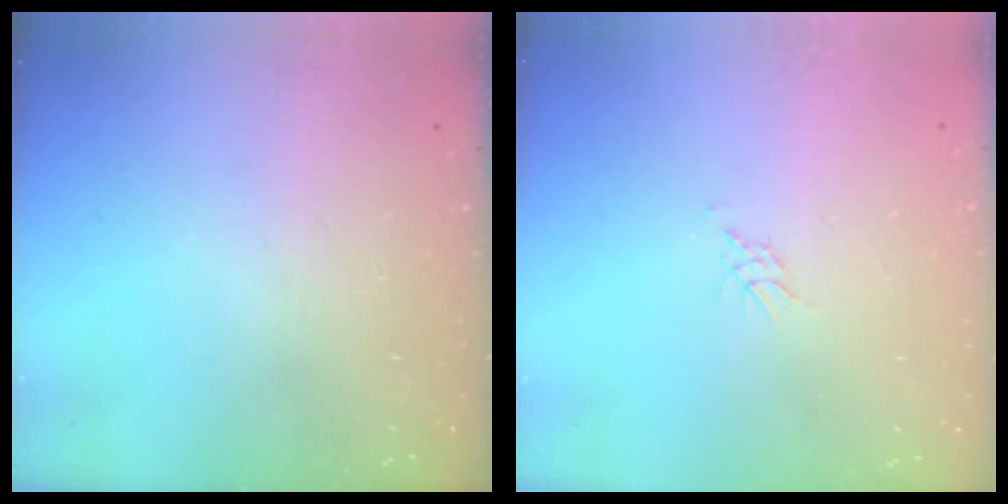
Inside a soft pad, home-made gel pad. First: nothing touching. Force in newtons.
{"total": 1.4, "press": 1.4, "slide": 0.2}